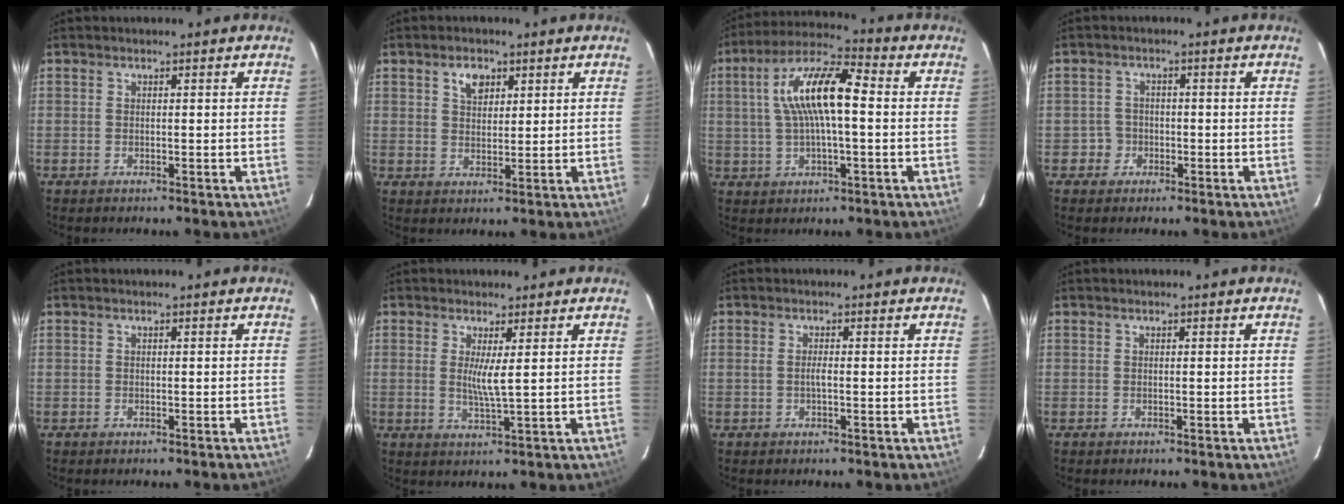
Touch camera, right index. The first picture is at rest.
{"total": 4.0, "force": [2.1, 2.6, 2.3], "torque": [-0.034, 0.008, 0.038]}
{"total": 12.9, "force": [1.3, 3.8, 12.3], "torque": [-0.231, 0.023, 0.020]}
{"total": 2.9, "force": [-1.1, 2.7, -0.2], "torque": [0.008, 0.018, -0.018]}
{"total": 0.0}
{"total": 3.6, "force": [0.9, -0.3, 3.5], "torque": [-0.065, -0.012, 0.013]}
{"total": 1.3, "force": [-0.3, 0.1, 1.2], "torque": [-0.024, 0.001, -0.006]}
{"total": 0.0}